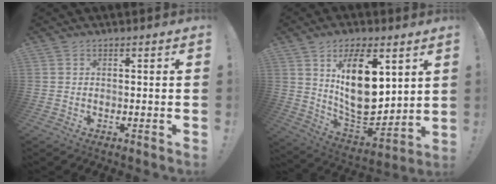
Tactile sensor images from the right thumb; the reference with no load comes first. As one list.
[{"total": 20.2, "force": [6.8, 10.4, 15.9], "torque": [-0.279, -0.038, 0.116]}]